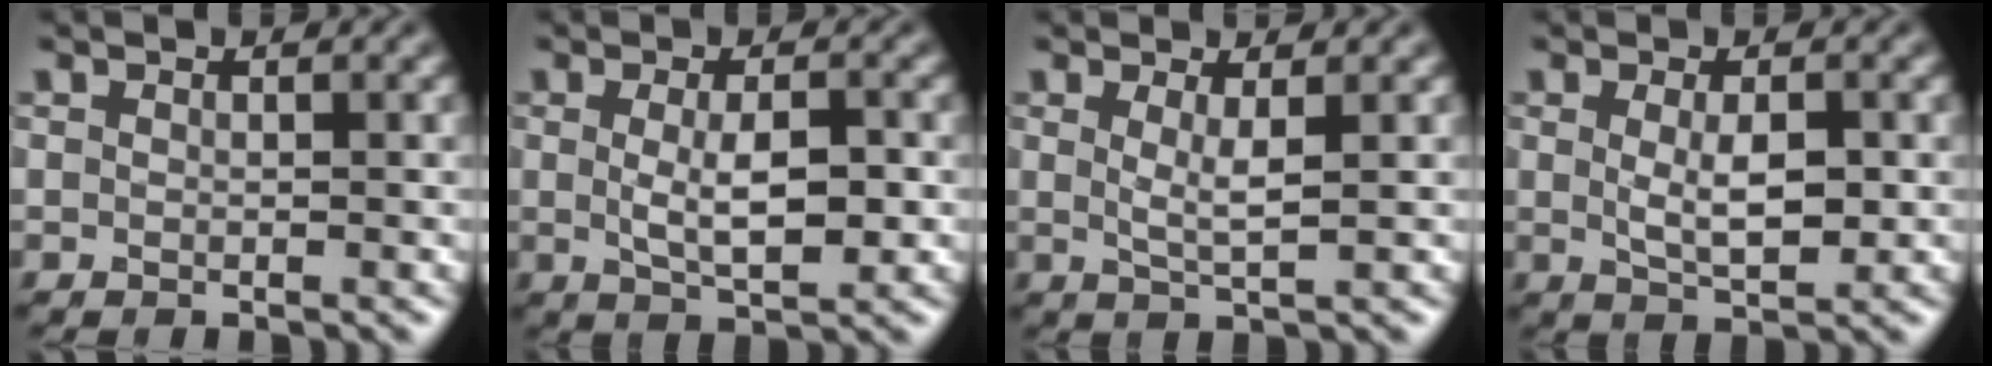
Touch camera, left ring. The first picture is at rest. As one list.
[{"total": 4.2, "force": [0.0, 1.5, 4.0], "torque": [-0.075, -0.004, 0.002]}, {"total": 2.0, "force": [0.6, 0.4, 1.9], "torque": [-0.035, -0.008, 0.010]}, {"total": 3.4, "force": [0.2, 1.3, 3.1], "torque": [-0.062, -0.006, 0.008]}]